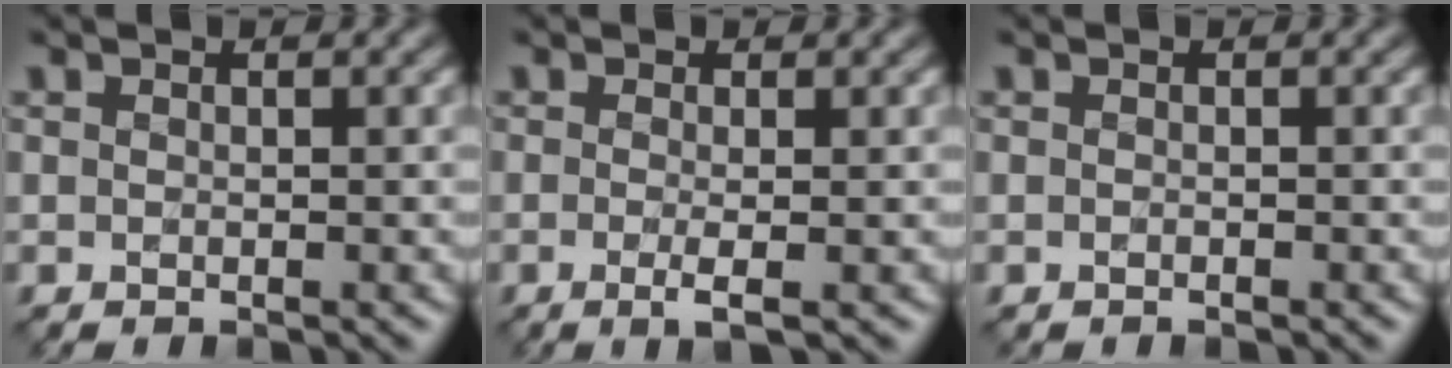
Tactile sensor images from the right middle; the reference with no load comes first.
{"total": 1.9, "force": [-0.4, 0.4, 1.8], "torque": [-0.031, -0.004, -0.008]}
{"total": 0.0}